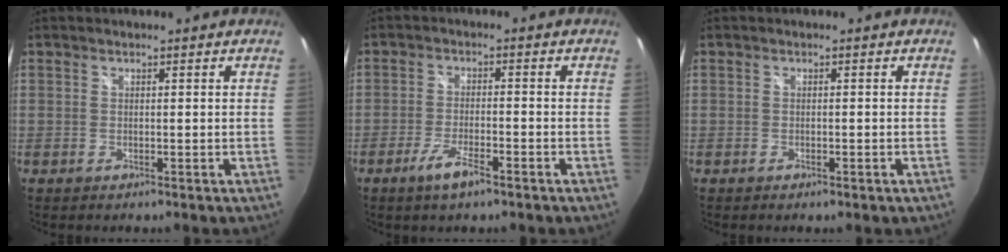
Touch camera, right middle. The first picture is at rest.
{"total": 5.4, "force": [-3.5, 1.2, 3.9], "torque": [-0.090, -0.009, -0.066]}
{"total": 1.0, "force": [-0.7, 0.4, 0.6], "torque": [-0.009, -0.003, -0.012]}